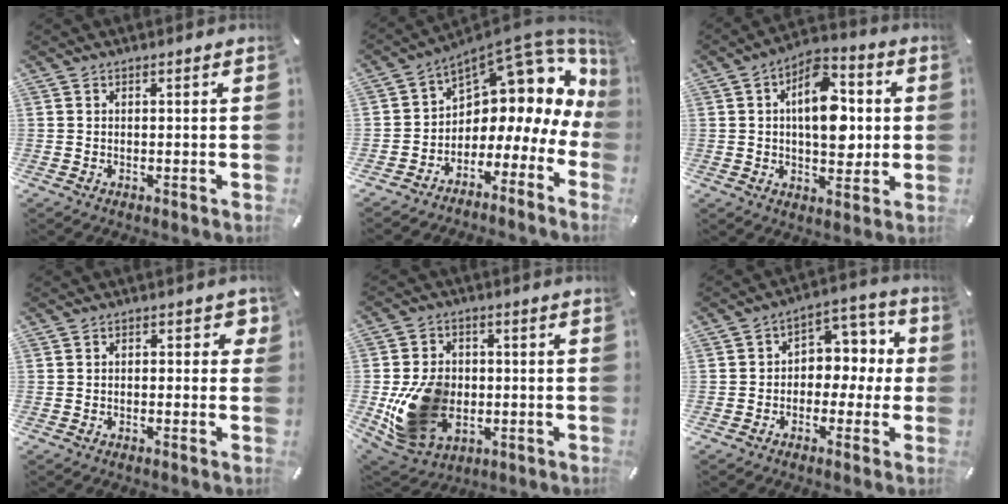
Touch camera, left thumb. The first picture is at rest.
{"total": 9.1, "force": [6.7, 5.4, 2.9], "torque": [-0.039, -0.086, 0.112]}
{"total": 13.7, "force": [1.7, 8.4, 10.7], "torque": [-0.147, -0.006, 0.029]}
{"total": 2.7, "force": [-0.7, 1.6, 2.0], "torque": [-0.032, 0.009, -0.017]}
{"total": 15.0, "force": [-2.3, 11.9, 8.8], "torque": [-0.195, 0.008, -0.036]}
{"total": 7.3, "force": [-0.8, 6.5, 3.3], "torque": [-0.034, 0.006, -0.019]}